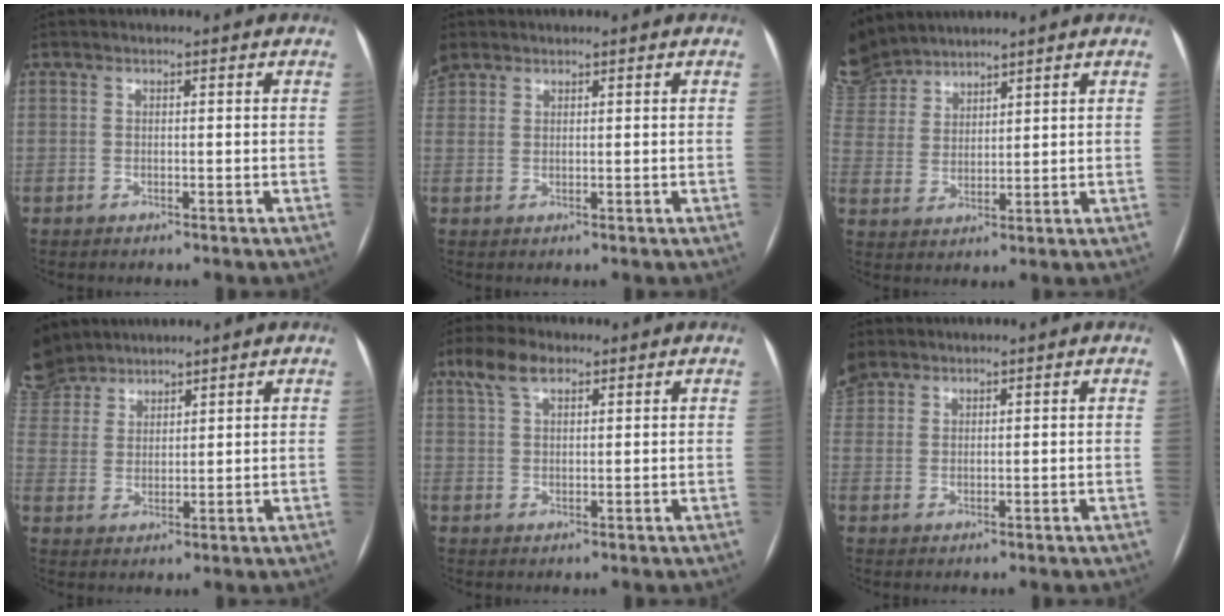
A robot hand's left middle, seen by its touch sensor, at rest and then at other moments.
{"total": 1.3, "force": [1.3, 0.2, -0.1], "torque": [-0.012, 0.004, 0.038]}
{"total": 10.1, "force": [9.7, 2.1, 1.9], "torque": [-0.073, 0.002, 0.216]}
{"total": 10.2, "force": [9.5, 3.4, 1.8], "torque": [-0.072, 0.007, 0.205]}
{"total": 5.1, "force": [3.3, 2.1, 3.2], "torque": [-0.073, 0.024, 0.067]}
{"total": 3.6, "force": [3.1, 1.8, 0.7], "torque": [-0.040, 0.006, 0.072]}